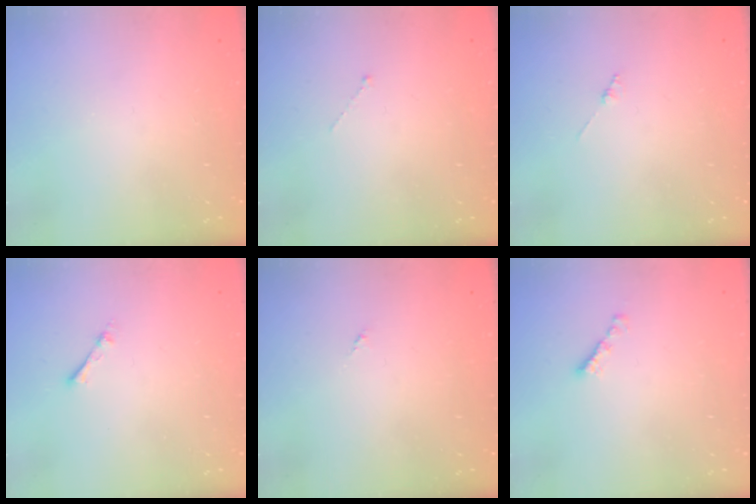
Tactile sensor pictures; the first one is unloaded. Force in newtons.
{"total": 0.0}
{"total": 1.3, "press": 1.3, "slide": 0.3}
{"total": 1.9, "press": 1.9, "slide": 0.3}
{"total": 0.0}
{"total": 2.1, "press": 2.0, "slide": 0.7}